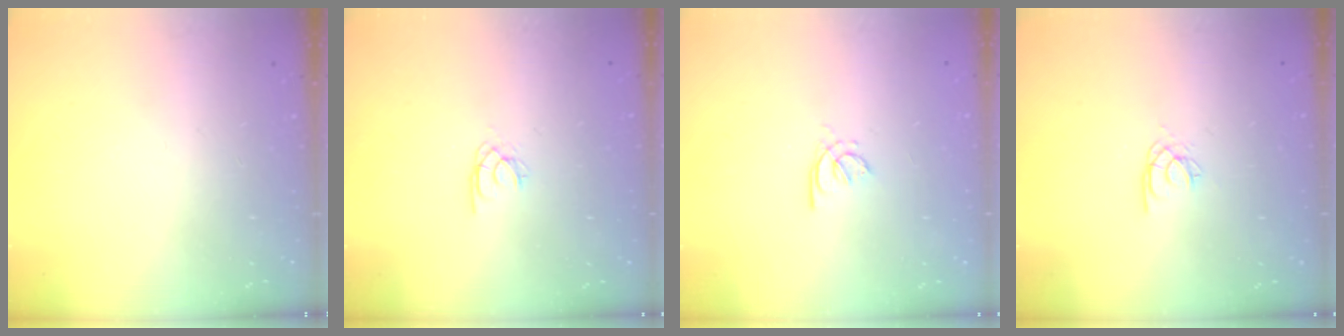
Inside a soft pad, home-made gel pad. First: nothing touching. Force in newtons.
{"total": 1.7, "press": 1.7, "slide": 0.1}
{"total": 1.4, "press": 1.3, "slide": 0.4}
{"total": 2.5, "press": 2.5, "slide": 0.1}